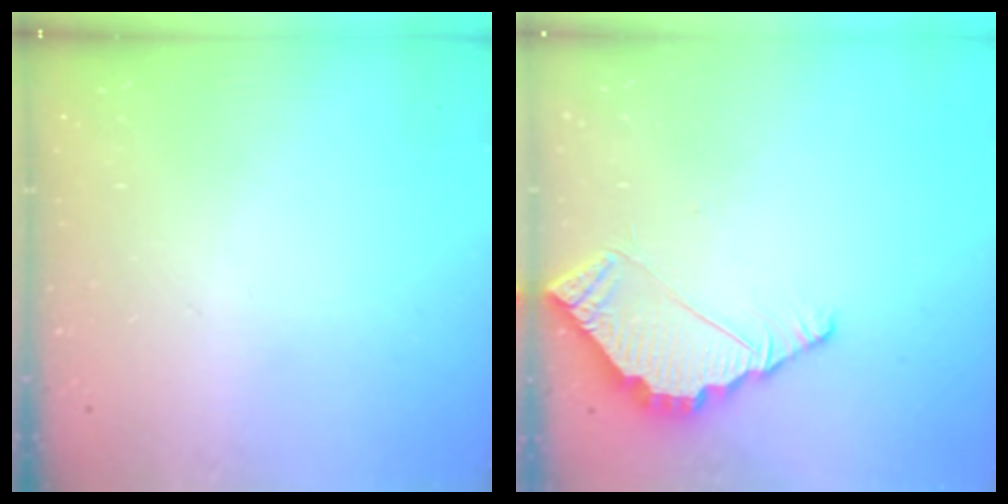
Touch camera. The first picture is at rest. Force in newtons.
{"total": 4.3, "press": 4.3, "slide": 0.3}